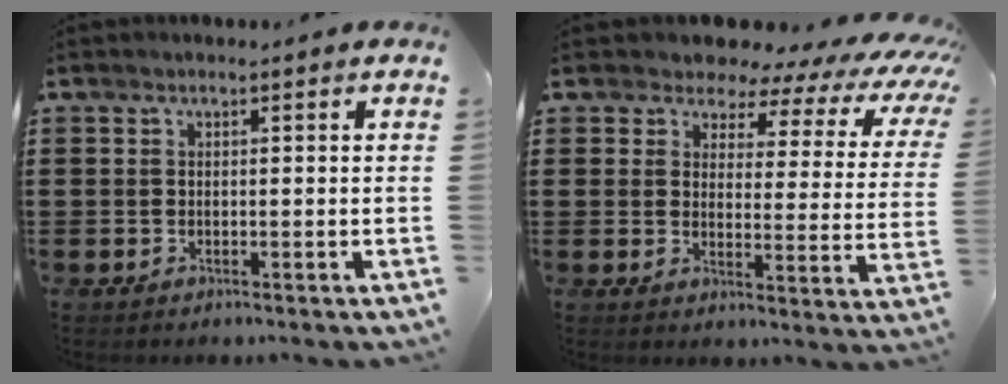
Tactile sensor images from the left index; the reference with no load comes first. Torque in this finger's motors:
{"motor_torque": [2.14, 0.00, 0.77, 0.01]}